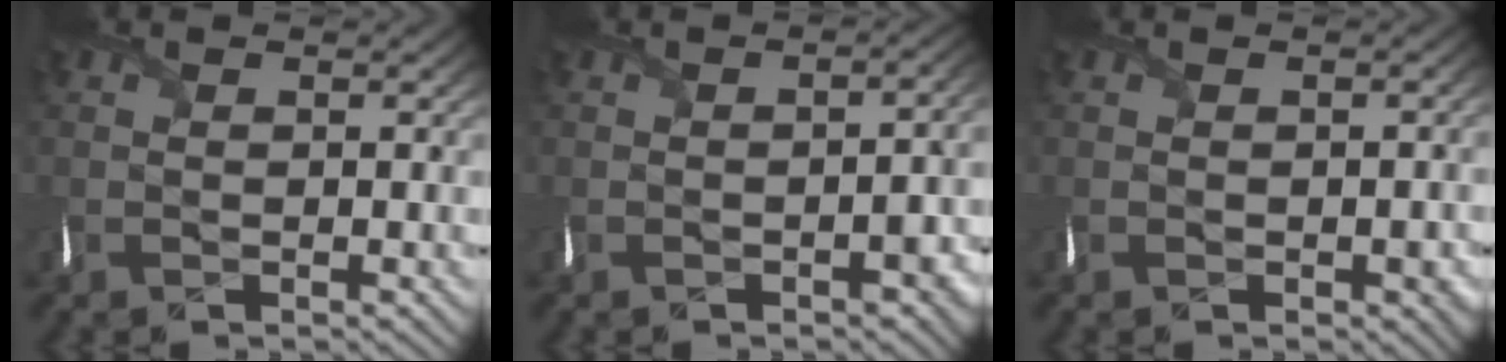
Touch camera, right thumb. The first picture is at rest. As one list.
[{"total": 4.0, "force": [-1.9, 1.6, 3.2], "torque": [-0.039, -0.007, -0.023]}, {"total": 2.7, "force": [-0.8, 1.4, 2.1], "torque": [-0.029, -0.008, -0.007]}]